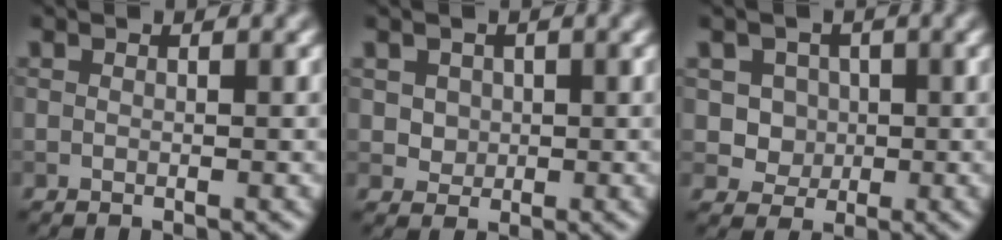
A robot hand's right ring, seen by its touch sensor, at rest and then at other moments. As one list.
[{"total": 2.3, "force": [0.7, 1.9, 0.9], "torque": [-0.023, 0.001, 0.030]}, {"total": 3.2, "force": [0.6, 2.9, 1.2], "torque": [-0.017, -0.004, 0.020]}]